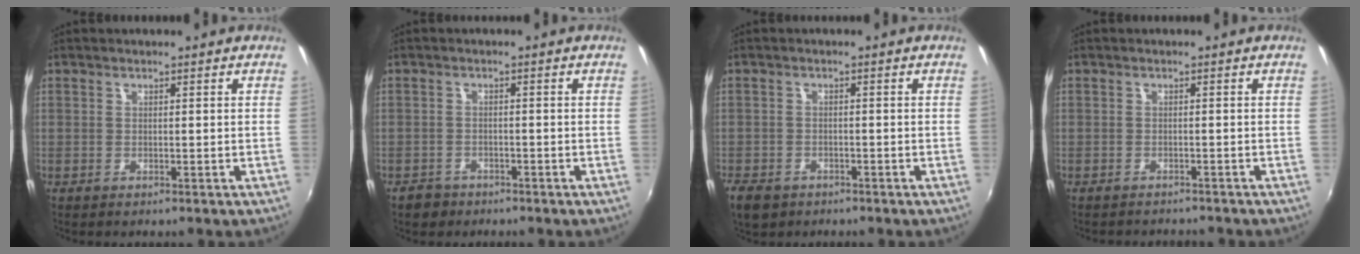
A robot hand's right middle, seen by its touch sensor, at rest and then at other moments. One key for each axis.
{"total": 3.1, "fx": -2.3, "fy": 2.1, "fz": 0.6, "tx": -0.023, "ty": 0.002, "tz": -0.036}
{"total": 5.6, "fx": -3.8, "fy": 3.5, "fz": 2.3, "tx": -0.066, "ty": -0.012, "tz": -0.065}
{"total": 3.6, "fx": -3.4, "fy": 1.0, "fz": 0.8, "tx": -0.025, "ty": -0.006, "tz": -0.047}